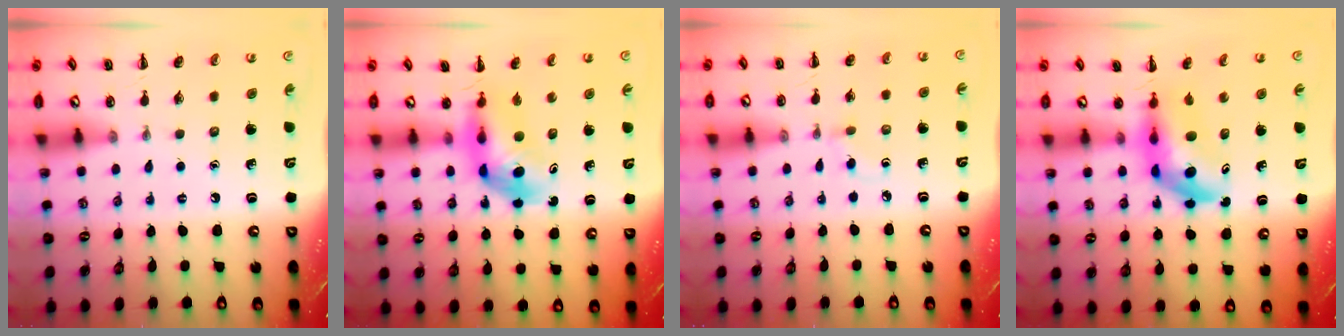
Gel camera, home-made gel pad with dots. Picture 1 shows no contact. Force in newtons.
{"total": 5.5, "press": 5.4, "slide": 1.0}
{"total": 2.0, "press": 1.7, "slide": 1.0}
{"total": 6.1, "press": 5.8, "slide": 1.9}